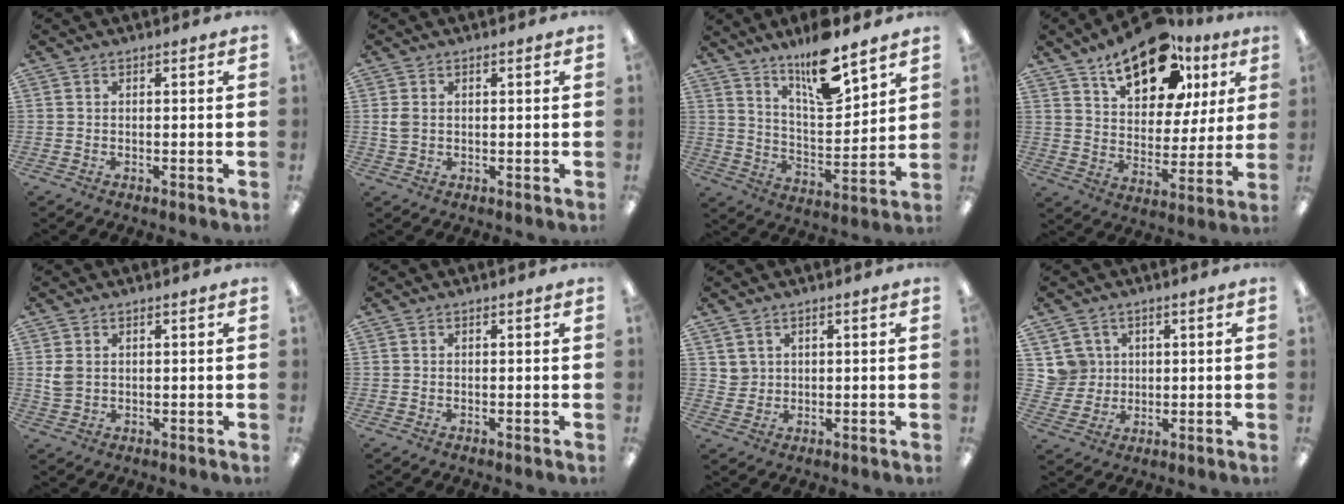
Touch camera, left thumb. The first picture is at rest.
{"total": 2.1, "force": [0.6, 1.4, 1.4], "torque": [-0.029, 0.004, 0.010]}
{"total": 14.7, "force": [11.2, 3.9, 8.6], "torque": [-0.140, -0.069, 0.188]}
{"total": 20.6, "force": [12.5, 10.5, 12.5], "torque": [-0.192, -0.055, 0.214]}
{"total": 3.2, "force": [1.1, 2.3, 1.9], "torque": [-0.032, 0.000, 0.020]}
{"total": 0.0}
{"total": 2.8, "force": [2.0, 1.9, 0.0], "torque": [-0.008, -0.007, 0.038]}
{"total": 5.9, "force": [2.5, 5.3, -0.3], "torque": [-0.006, -0.001, 0.050]}